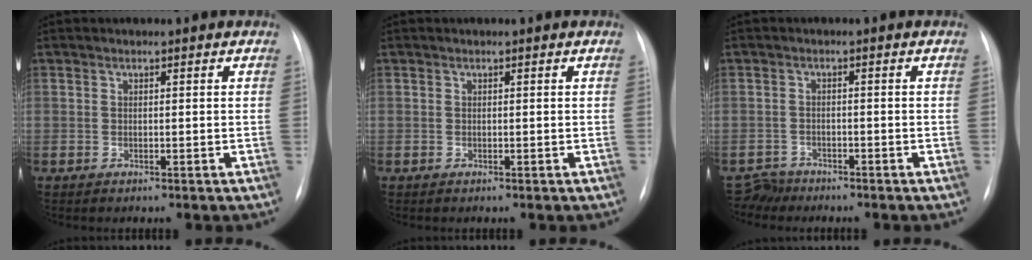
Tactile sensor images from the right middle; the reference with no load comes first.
{"total": 0.0}
{"total": 2.4, "force": [-2.0, 0.6, -1.1], "torque": [0.020, -0.004, -0.038]}